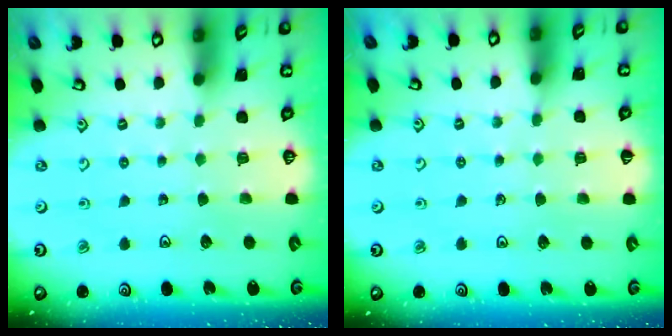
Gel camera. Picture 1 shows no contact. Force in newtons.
{"total": 2.5, "press": 2.5, "slide": 0.4}